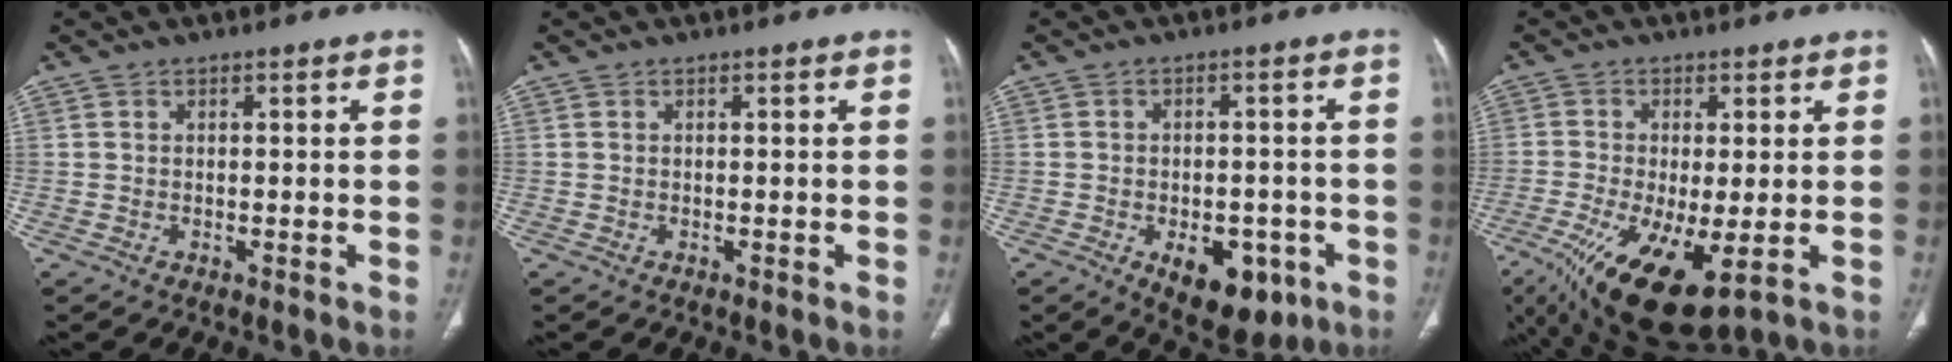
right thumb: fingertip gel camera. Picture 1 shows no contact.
{"total": 0.0}
{"total": 10.8, "force": [-4.6, 6.4, 7.5], "torque": [-0.075, 0.013, -0.050]}
{"total": 14.6, "force": [-5.5, 5.1, 12.5], "torque": [-0.249, -0.023, -0.079]}